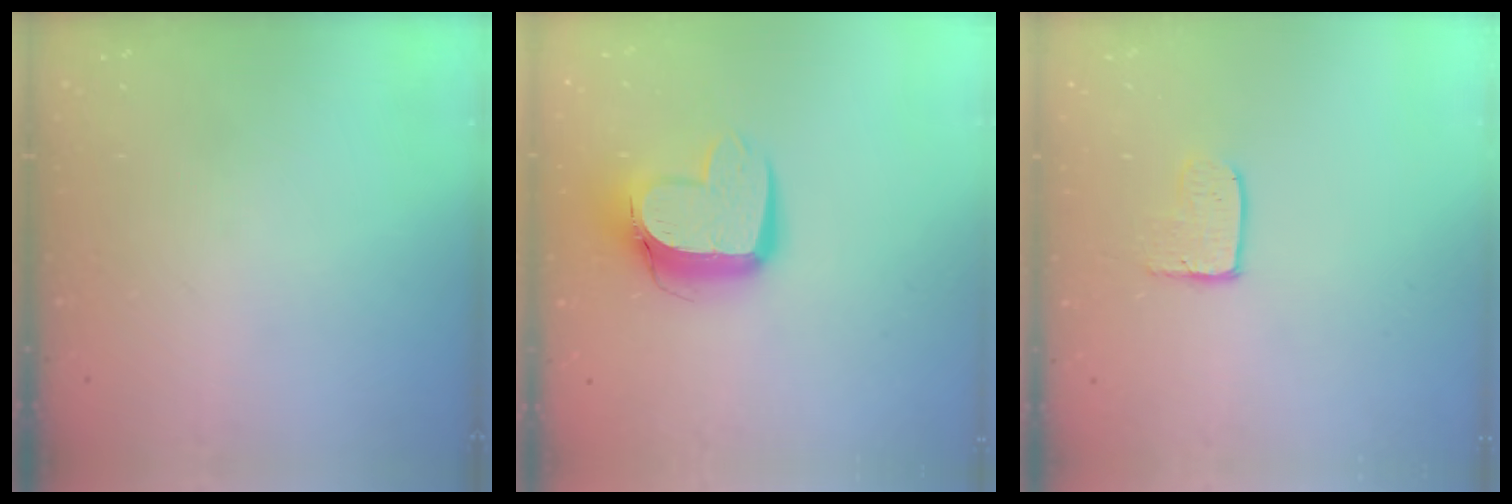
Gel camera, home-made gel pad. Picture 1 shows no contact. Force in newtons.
{"total": 12.5, "press": 12.4, "slide": 1.2}
{"total": 3.6, "press": 3.6, "slide": 0.3}